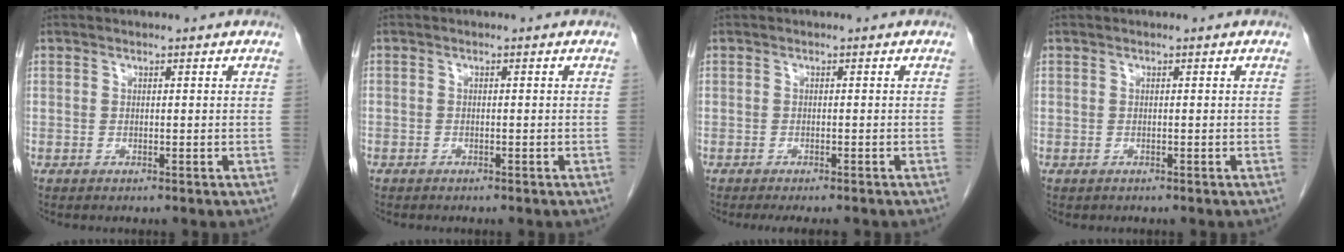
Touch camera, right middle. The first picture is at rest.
{"total": 0.6, "force": [-0.5, 0.4, 0.1], "torque": [-0.007, 0.003, -0.010]}
{"total": 4.5, "force": [-4.0, 0.9, 2.0], "torque": [-0.018, -0.010, -0.052]}
{"total": 0.0}